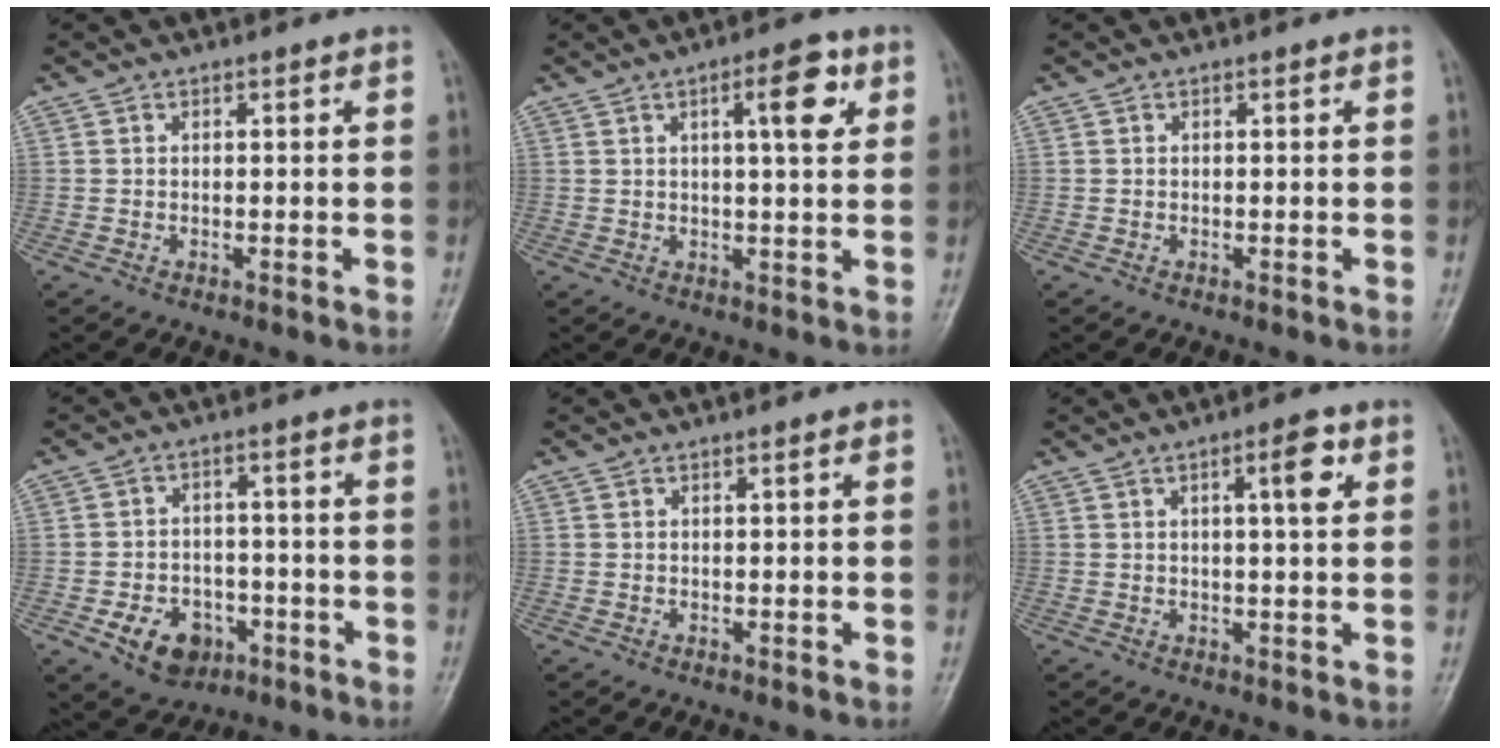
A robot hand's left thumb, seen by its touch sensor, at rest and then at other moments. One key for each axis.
{"total": 7.2, "fx": 2.8, "fy": 2.2, "fz": 6.3, "tx": -0.078, "ty": -0.005, "tz": 0.034}
{"total": 0.0}
{"total": 8.9, "fx": -3.7, "fy": 6.7, "fz": 4.5, "tx": -0.046, "ty": 0.027, "tz": -0.051}
{"total": 0.7, "fx": 0.3, "fy": 0.1, "fz": 0.6, "tx": -0.010, "ty": 0.001, "tz": 0.004}
{"total": 5.2, "fx": 1.9, "fy": 1.3, "fz": 4.6, "tx": -0.065, "ty": -0.001, "tz": 0.028}